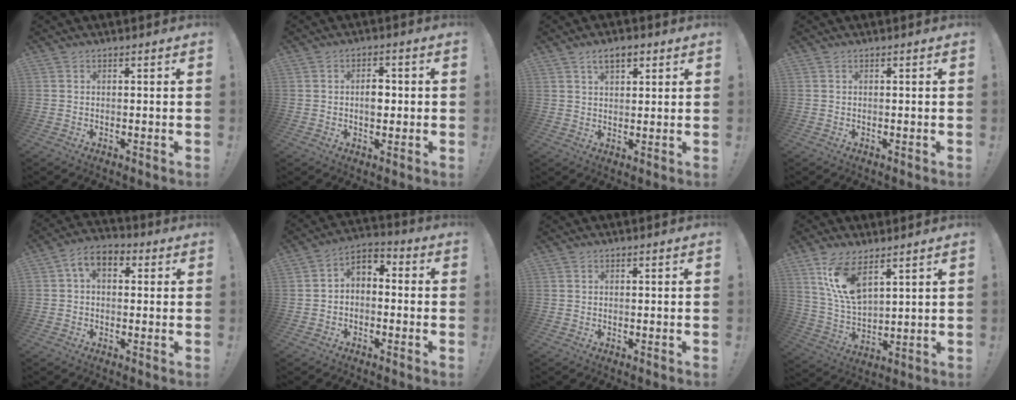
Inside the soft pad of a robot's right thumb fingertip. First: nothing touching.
{"total": 5.5, "force": [-0.1, 4.2, 3.6], "torque": [-0.056, 0.005, -0.007]}
{"total": 5.4, "force": [2.8, 3.0, 3.5], "torque": [-0.050, -0.003, 0.050]}
{"total": 0.0}
{"total": 6.4, "force": [1.5, 4.2, 4.6], "torque": [-0.089, 0.008, 0.034]}
{"total": 4.9, "force": [-2.6, 3.7, 1.9], "torque": [-0.034, 0.021, -0.047]}
{"total": 0.0}
{"total": 12.5, "force": [7.8, 5.4, 8.2], "torque": [-0.171, -0.039, 0.143]}